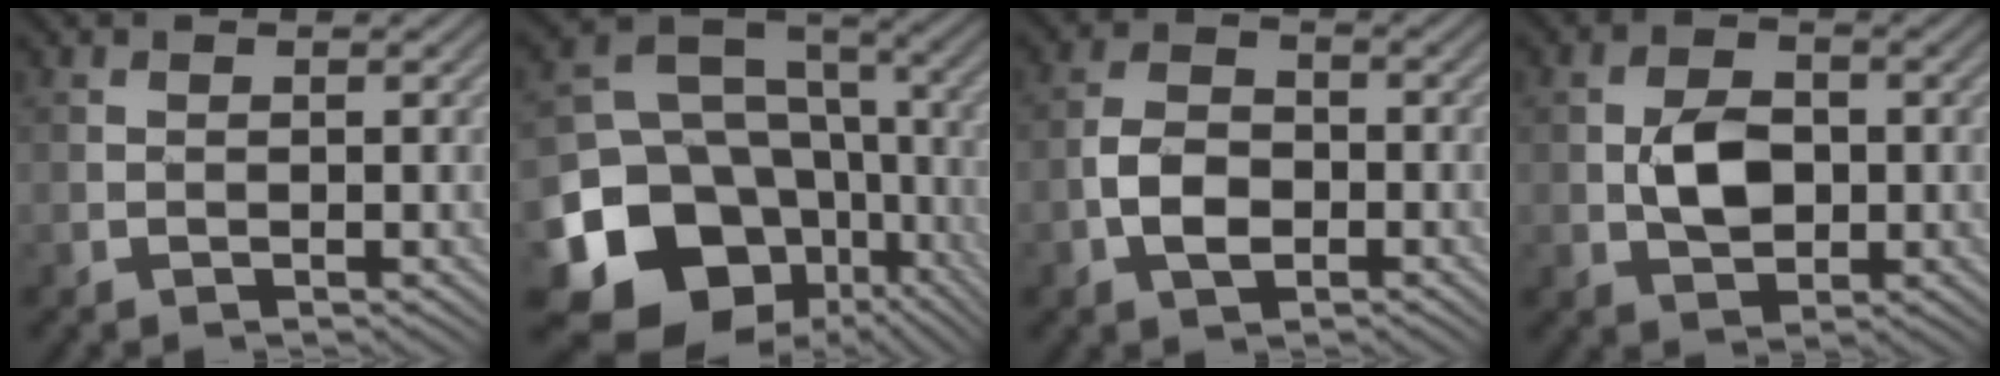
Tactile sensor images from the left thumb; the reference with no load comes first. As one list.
[{"total": 20.7, "force": [-8.0, 16.8, 9.0], "torque": [-0.204, -0.055, -0.111]}, {"total": 4.8, "force": [-1.8, 3.1, 3.2], "torque": [-0.064, 0.001, -0.039]}, {"total": 4.8, "force": [-0.2, 3.3, 3.5], "torque": [-0.069, -0.001, -0.007]}]